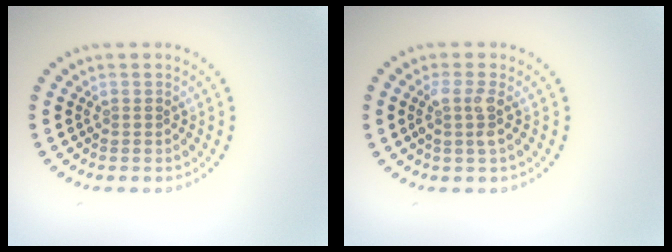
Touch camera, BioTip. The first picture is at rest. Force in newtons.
{"total": 1.9, "press": 1.5, "slide": 1.2}